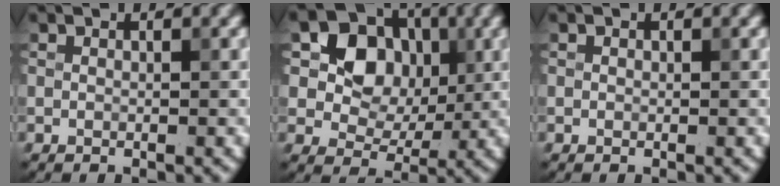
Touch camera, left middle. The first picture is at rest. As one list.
[{"total": 8.0, "force": [1.9, 6.5, 4.3], "torque": [-0.073, 0.010, 0.020]}, {"total": 0.0}]